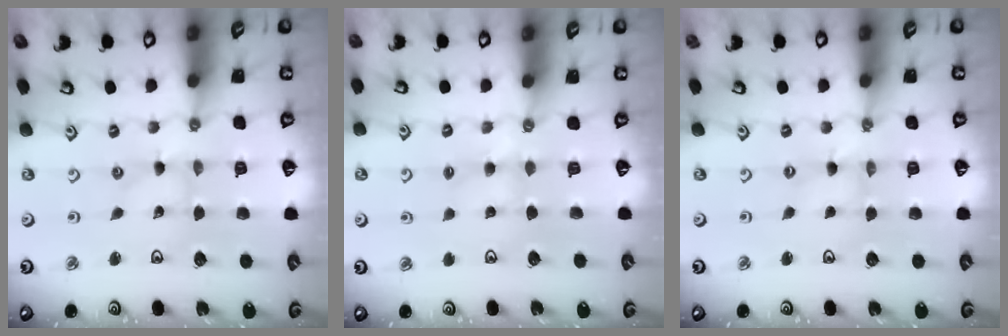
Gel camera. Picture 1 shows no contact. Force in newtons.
{"total": 2.4, "press": 2.4, "slide": 0.4}
{"total": 0.0}